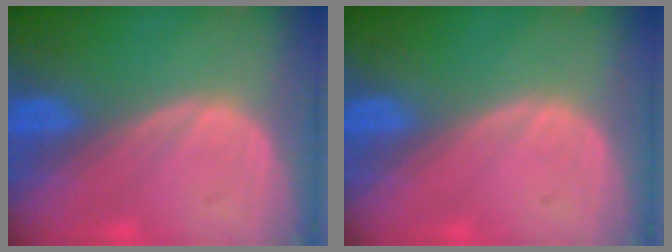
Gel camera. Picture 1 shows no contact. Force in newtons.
{"total": 0.0}